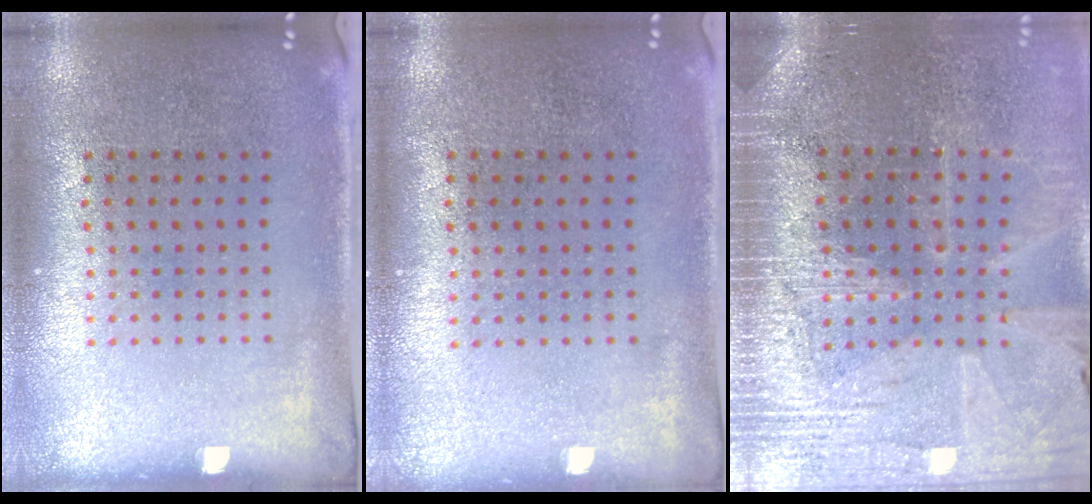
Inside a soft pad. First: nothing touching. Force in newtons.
{"total": 0.0}
{"total": 3.4, "press": 3.2, "slide": 1.0}